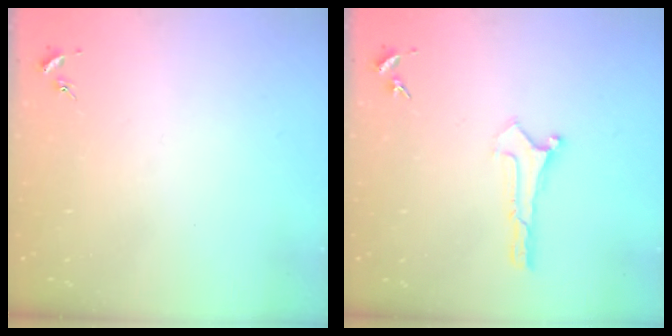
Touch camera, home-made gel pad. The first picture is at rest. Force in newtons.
{"total": 0.0}